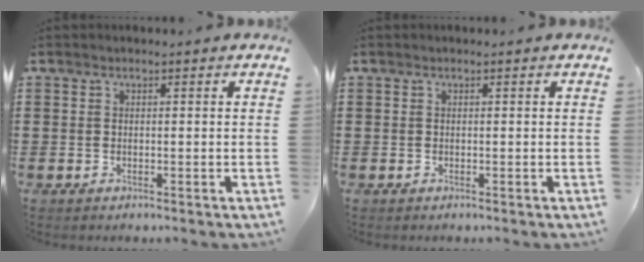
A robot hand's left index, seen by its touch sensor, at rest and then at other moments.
{"total": 0.0}